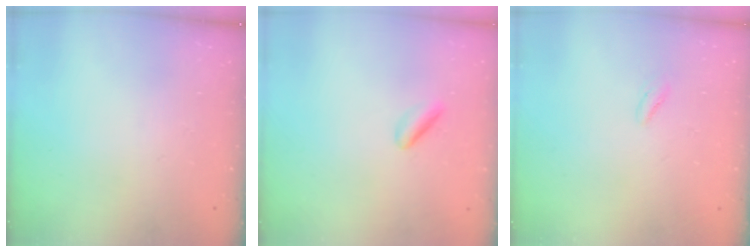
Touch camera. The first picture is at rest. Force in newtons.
{"total": 2.8, "press": 2.6, "slide": 1.2}
{"total": 0.7, "press": 0.5, "slide": 0.5}